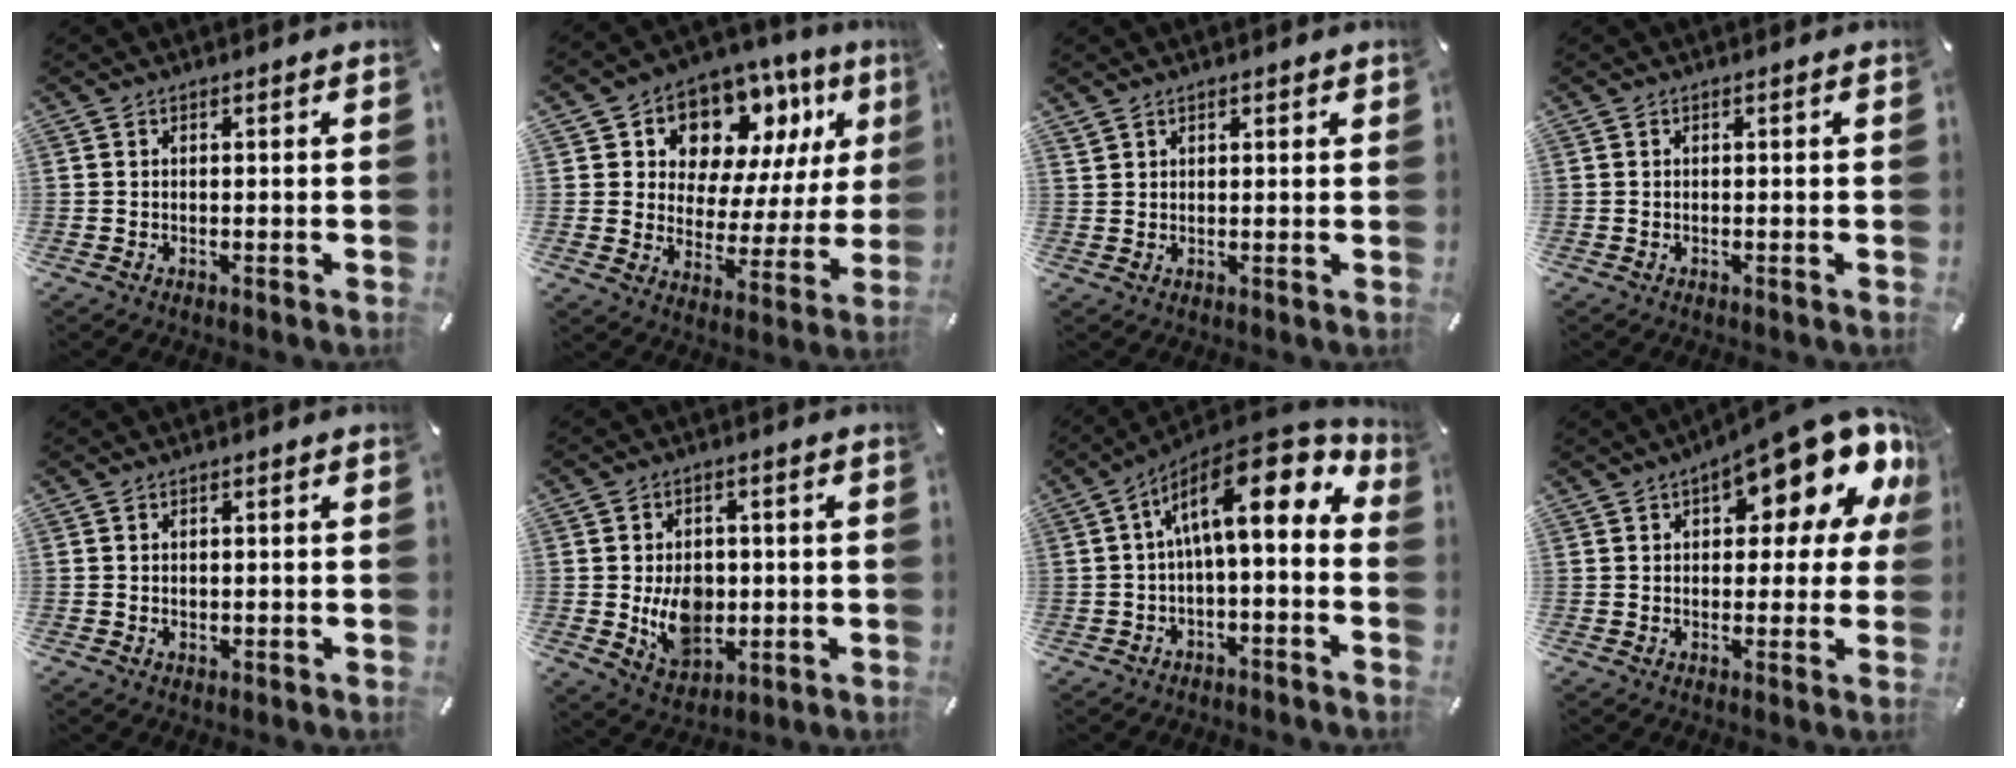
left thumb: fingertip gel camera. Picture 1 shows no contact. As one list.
[{"total": 11.5, "force": [7.9, 7.8, 2.8], "torque": [-0.048, -0.076, 0.147]}, {"total": 1.6, "force": [1.3, 0.9, 0.2], "torque": [-0.005, -0.002, 0.026]}, {"total": 0.0}, {"total": 0.8, "force": [0.3, 0.7, 0.2], "torque": [0.004, -0.001, 0.004]}, {"total": 10.4, "force": [-0.6, 8.1, 6.5], "torque": [-0.096, 0.002, -0.006]}, {"total": 16.7, "force": [4.9, 6.8, 14.4], "torque": [-0.239, -0.027, 0.078]}, {"total": 15.5, "force": [9.2, 6.0, 10.9], "torque": [-0.140, -0.068, 0.147]}]